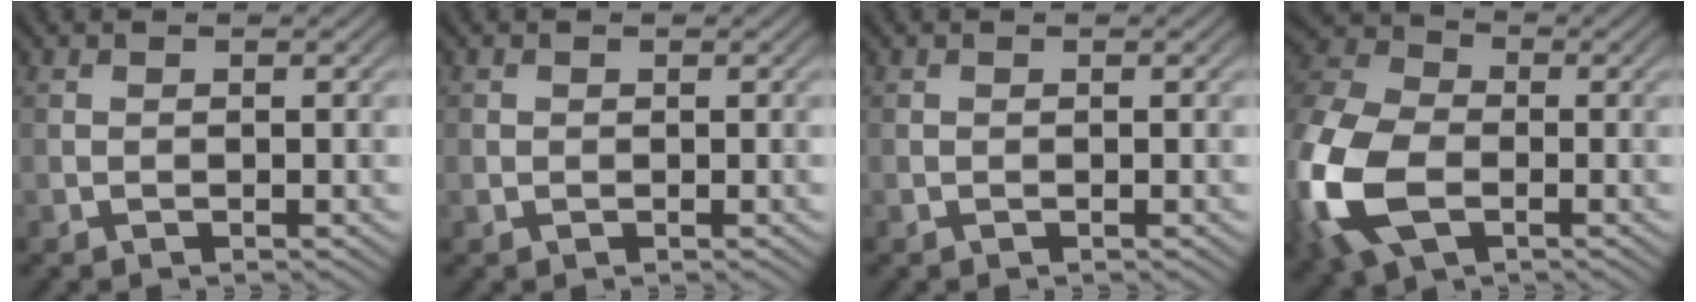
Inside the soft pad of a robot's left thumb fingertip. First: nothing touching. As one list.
[{"total": 0.7, "force": [0.1, 0.7, 0.1], "torque": [-0.001, -0.004, 0.001]}, {"total": 0.0}, {"total": 15.5, "force": [-4.4, 10.1, 11.0], "torque": [-0.305, -0.031, -0.093]}]